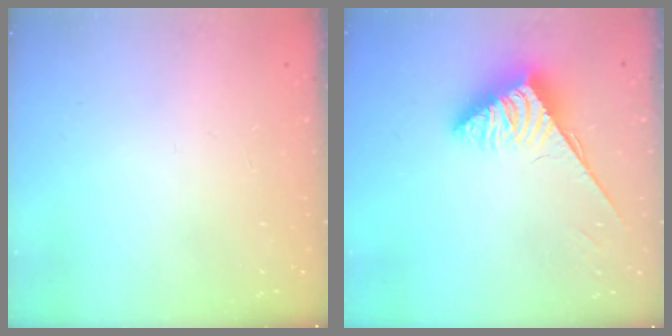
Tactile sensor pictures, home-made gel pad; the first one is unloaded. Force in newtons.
{"total": 3.7, "press": 3.7, "slide": 0.5}